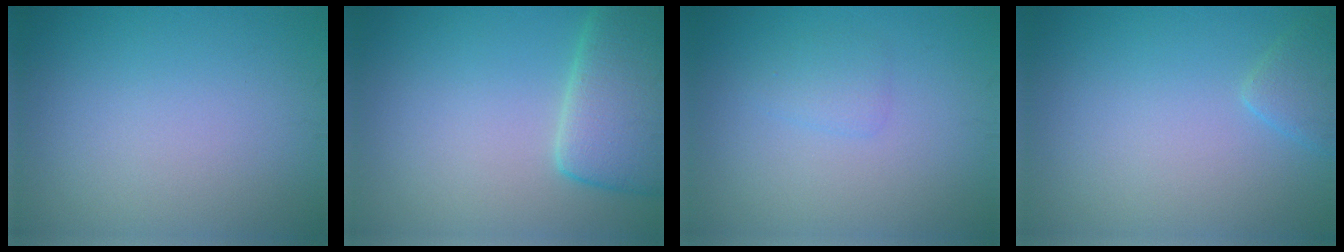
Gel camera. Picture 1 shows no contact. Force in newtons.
{"total": 6.4, "press": 6.4, "slide": 0.5}
{"total": 1.2, "press": 1.2, "slide": 0.1}
{"total": 1.7, "press": 1.7, "slide": 0.2}